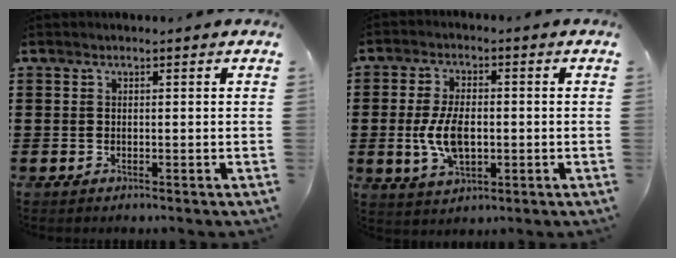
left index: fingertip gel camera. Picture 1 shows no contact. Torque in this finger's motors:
{"motor_torque": [1.07, 1.07, 0.43, 0.12]}